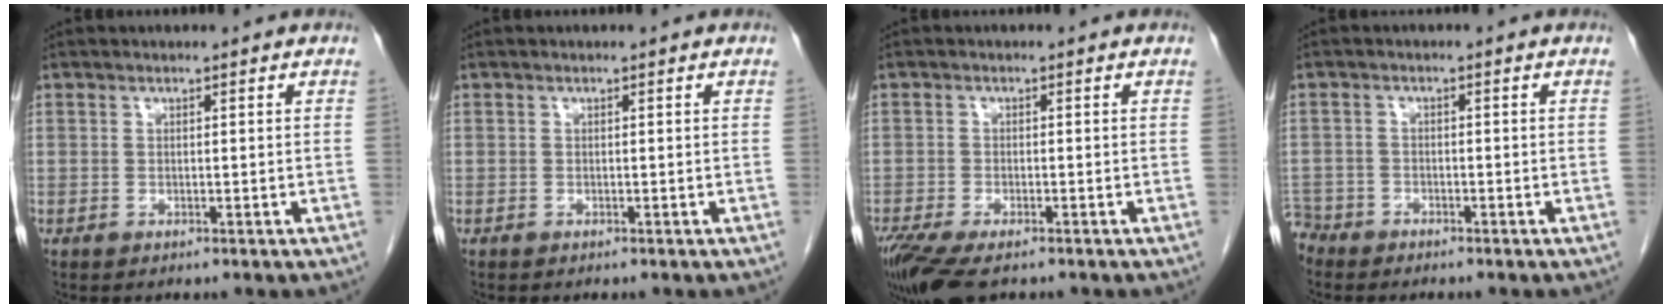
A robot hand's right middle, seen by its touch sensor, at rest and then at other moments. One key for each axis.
{"total": 0.0}
{"total": 8.6, "fx": -6.1, "fy": 2.8, "fz": 5.3, "tx": -0.097, "ty": -0.019, "tz": -0.102}
{"total": 3.4, "fx": -3.2, "fy": 1.3, "fz": -0.4, "tx": 0.007, "ty": -0.003, "tz": -0.064}